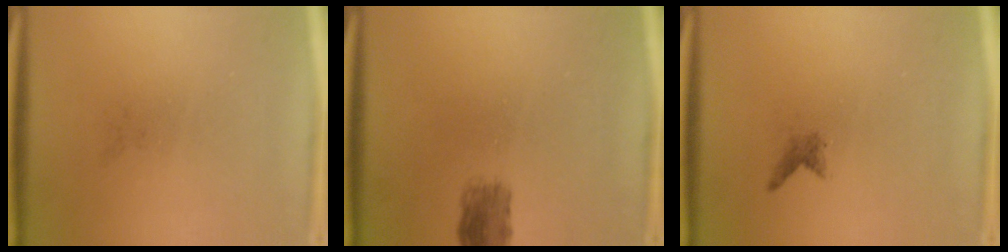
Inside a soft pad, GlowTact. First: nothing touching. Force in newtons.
{"total": 2.9}
{"total": 1.0}